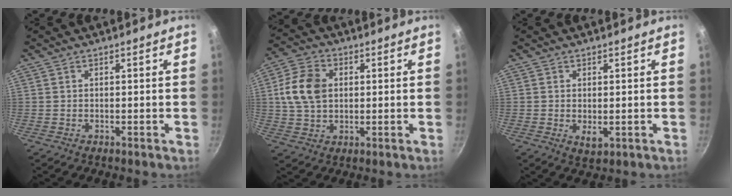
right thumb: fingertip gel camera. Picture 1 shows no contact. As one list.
[{"total": 10.3, "force": [1.6, 7.3, 7.0], "torque": [-0.121, 0.009, 0.022]}, {"total": 2.7, "force": [-0.1, 1.4, 2.3], "torque": [-0.038, -0.010, 0.001]}]